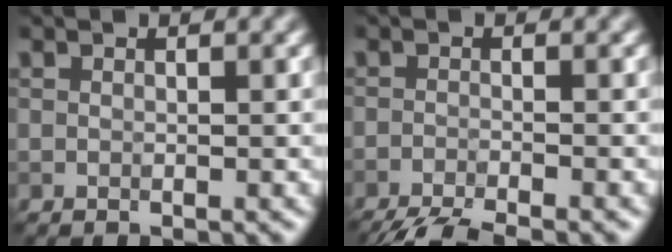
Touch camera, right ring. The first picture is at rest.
{"total": 6.4, "force": [-5.5, 1.0, 3.0], "torque": [-0.052, -0.024, -0.092]}